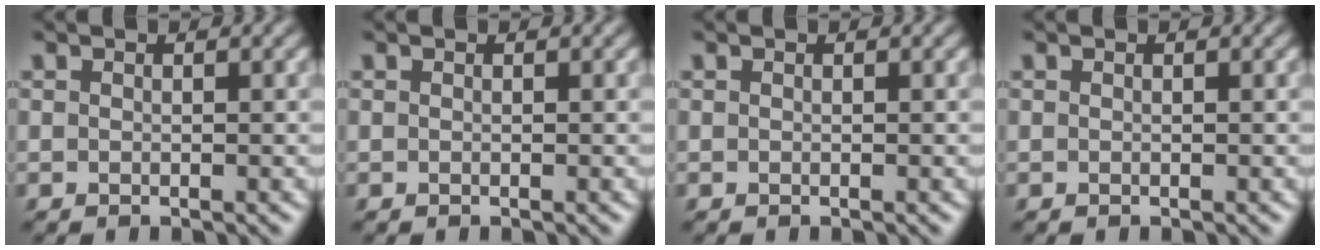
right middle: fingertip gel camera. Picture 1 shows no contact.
{"total": 0.0}
{"total": 0.0}
{"total": 0.0}